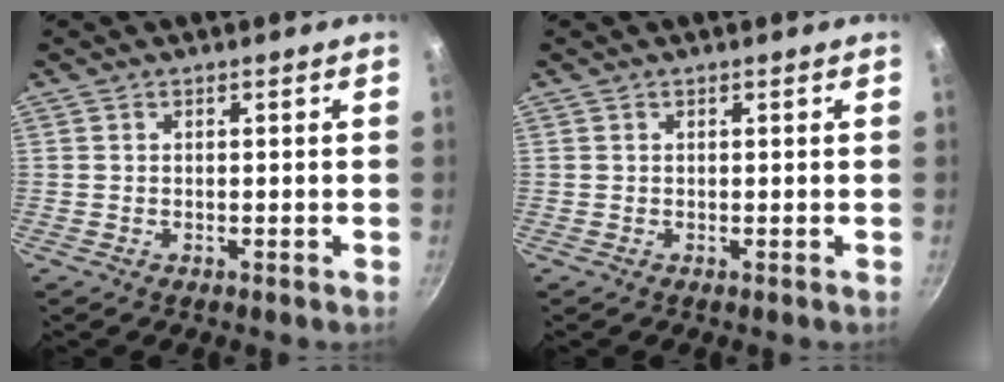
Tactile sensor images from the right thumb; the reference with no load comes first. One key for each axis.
{"total": 0.0}